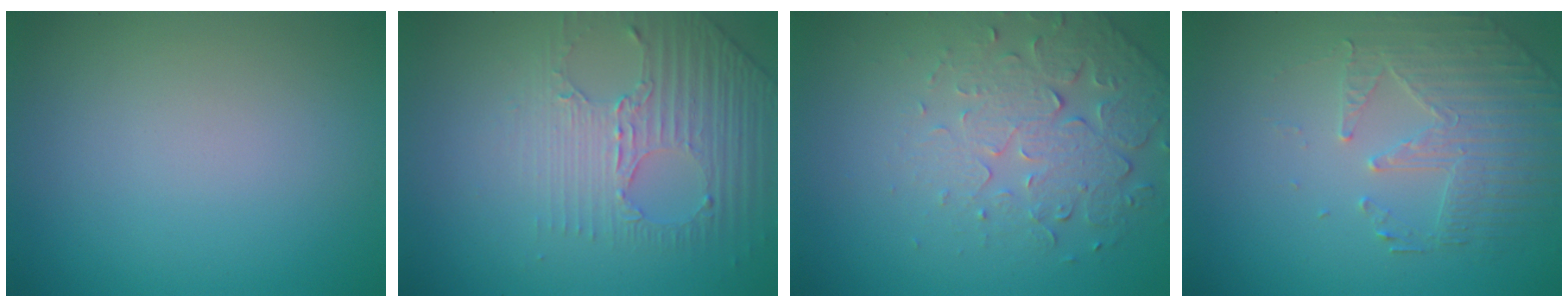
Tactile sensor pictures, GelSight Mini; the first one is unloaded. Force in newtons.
{"total": 4.5, "press": 3.0, "slide": 3.4}
{"total": 5.1, "press": 3.7, "slide": 3.5}
{"total": 2.5, "press": 2.2, "slide": 1.2}